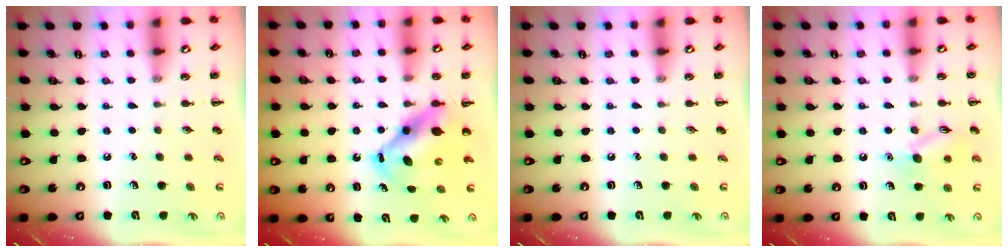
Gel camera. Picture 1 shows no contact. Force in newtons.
{"total": 6.9, "press": 6.8, "slide": 1.6}
{"total": 0.0}
{"total": 10.2, "press": 10.2, "slide": 0.6}